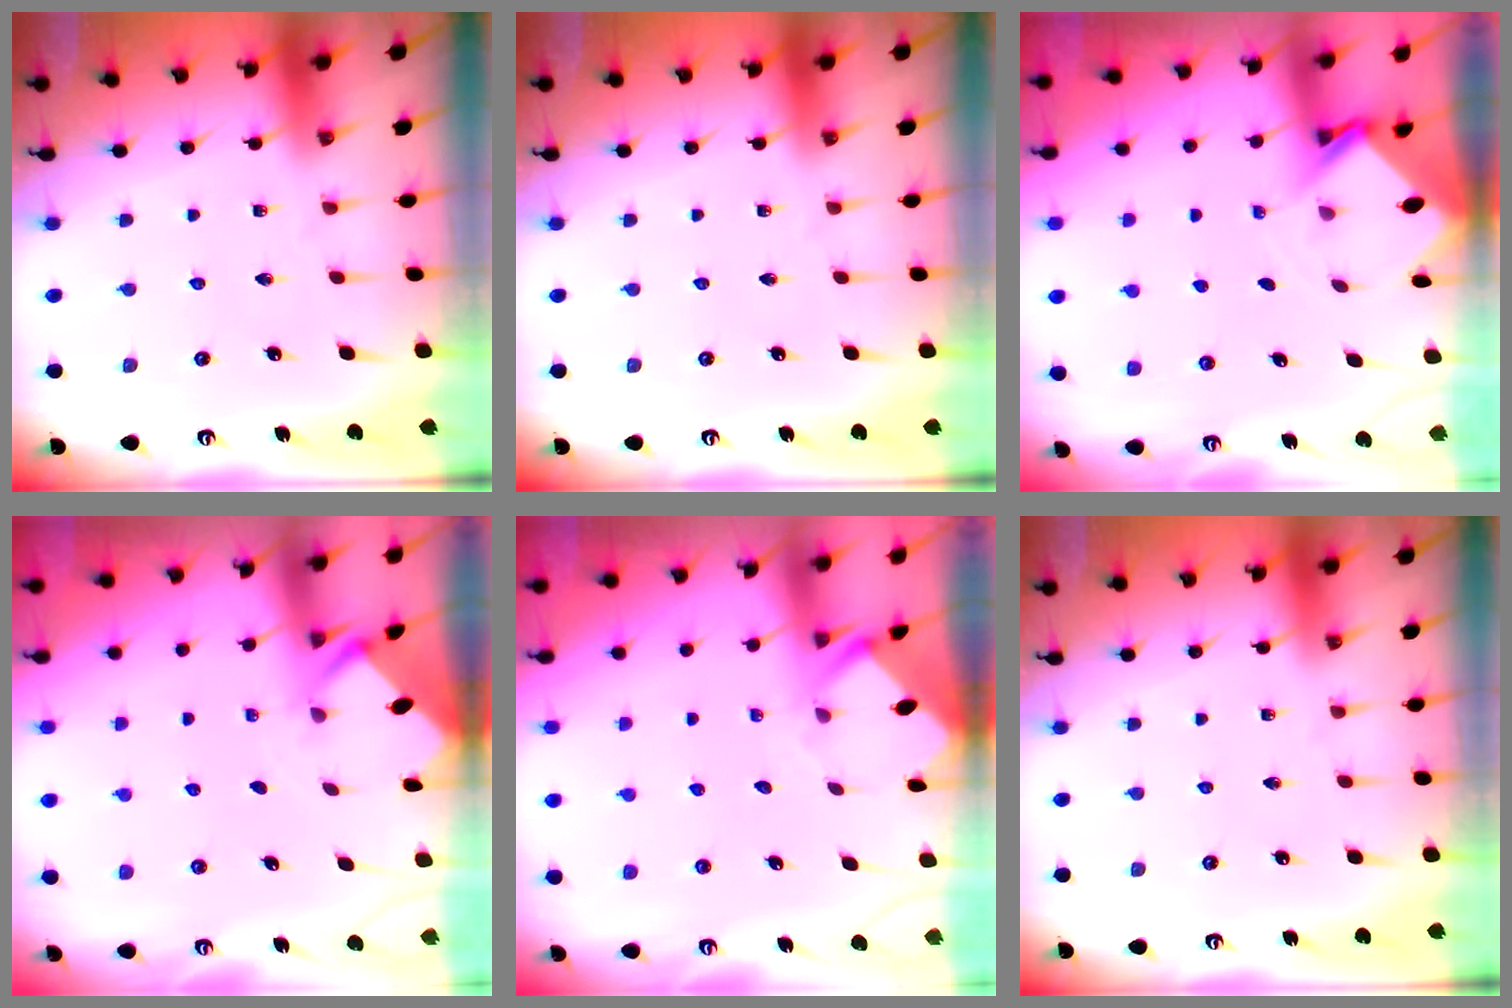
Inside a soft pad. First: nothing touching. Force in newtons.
{"total": 0.0}
{"total": 3.1, "press": 3.0, "slide": 0.2}
{"total": 1.9, "press": 1.9, "slide": 0.1}
{"total": 3.0, "press": 3.0, "slide": 0.1}
{"total": 0.0}